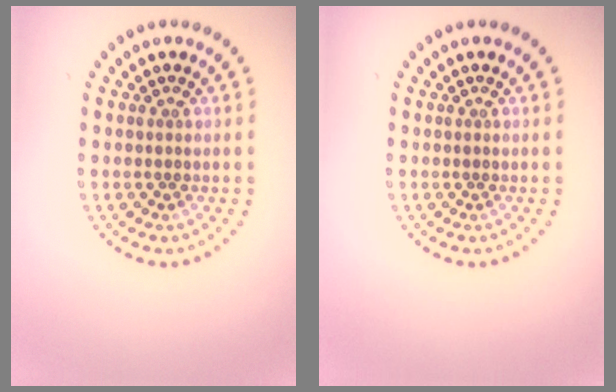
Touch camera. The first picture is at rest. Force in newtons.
{"total": 0.0}